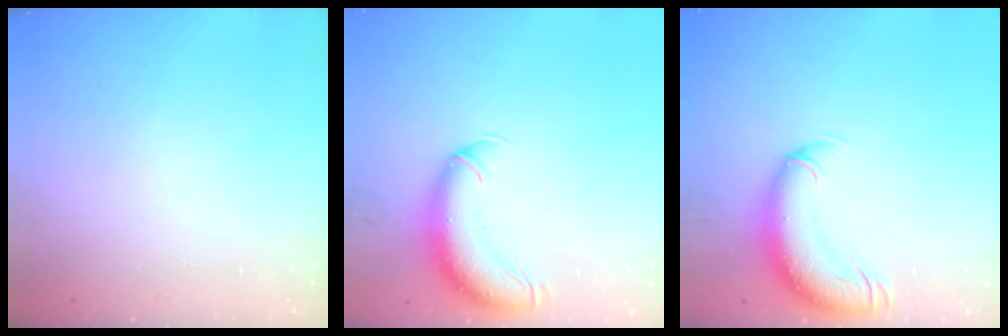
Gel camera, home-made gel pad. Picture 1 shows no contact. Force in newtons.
{"total": 11.9, "press": 11.6, "slide": 2.7}
{"total": 11.3, "press": 10.9, "slide": 3.0}